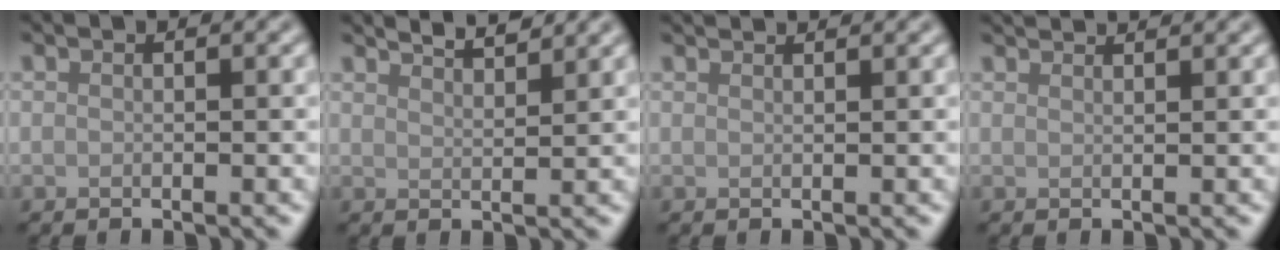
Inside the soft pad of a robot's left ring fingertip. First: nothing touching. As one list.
[{"total": 3.6, "force": [3.2, 0.7, 1.4], "torque": [-0.005, 0.010, 0.033]}, {"total": 1.9, "force": [1.7, 0.3, 0.6], "torque": [-0.009, 0.002, 0.015]}, {"total": 2.5, "force": [2.3, 0.5, 0.9], "torque": [-0.005, 0.005, 0.019]}]